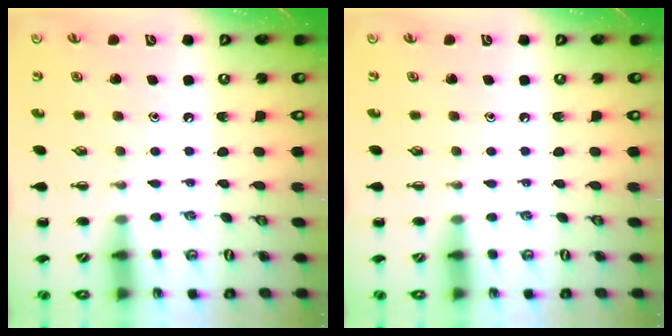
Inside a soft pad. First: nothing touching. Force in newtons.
{"total": 0.0}